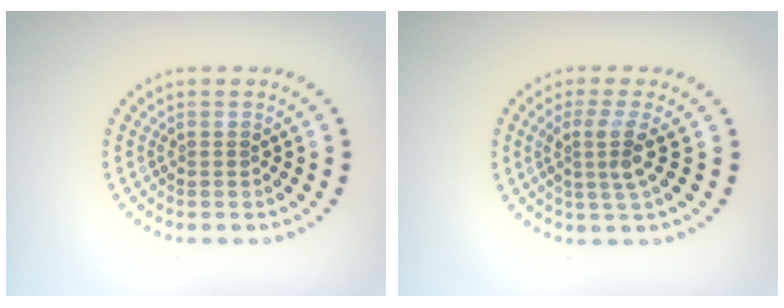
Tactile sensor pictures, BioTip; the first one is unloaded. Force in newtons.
{"total": 2.6, "press": 2.0, "slide": 1.8}